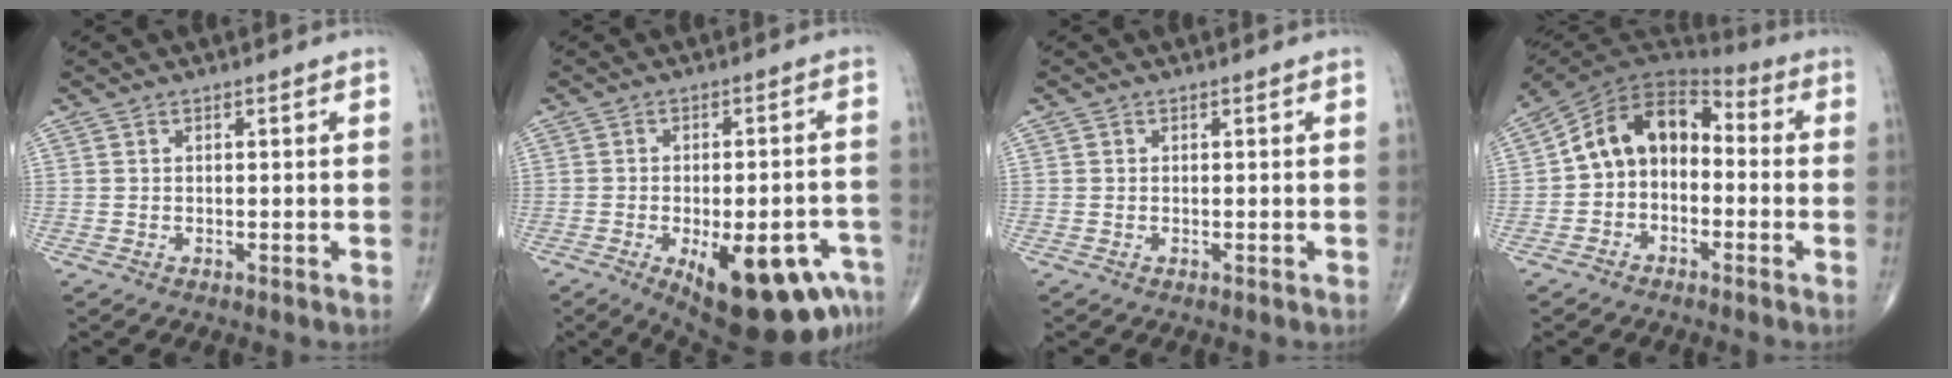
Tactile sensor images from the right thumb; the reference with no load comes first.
{"total": 19.2, "force": [-9.1, 7.8, 15.1], "torque": [-0.143, 0.023, -0.108]}
{"total": 0.0}
{"total": 12.3, "force": [-1.0, 9.0, 8.3], "torque": [-0.111, 0.055, -0.034]}